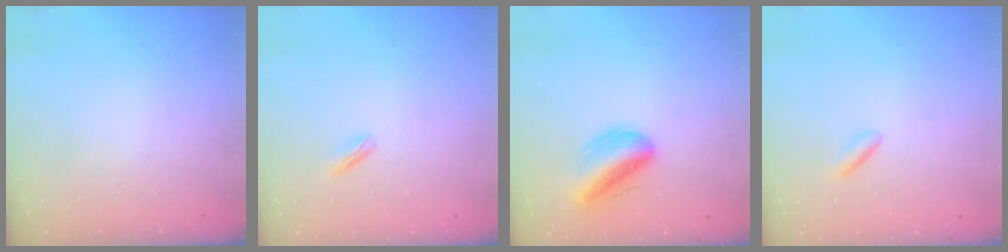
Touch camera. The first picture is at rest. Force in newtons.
{"total": 2.2, "press": 2.2, "slide": 0.5}
{"total": 12.8, "press": 12.3, "slide": 3.4}
{"total": 2.7, "press": 2.5, "slide": 1.2}